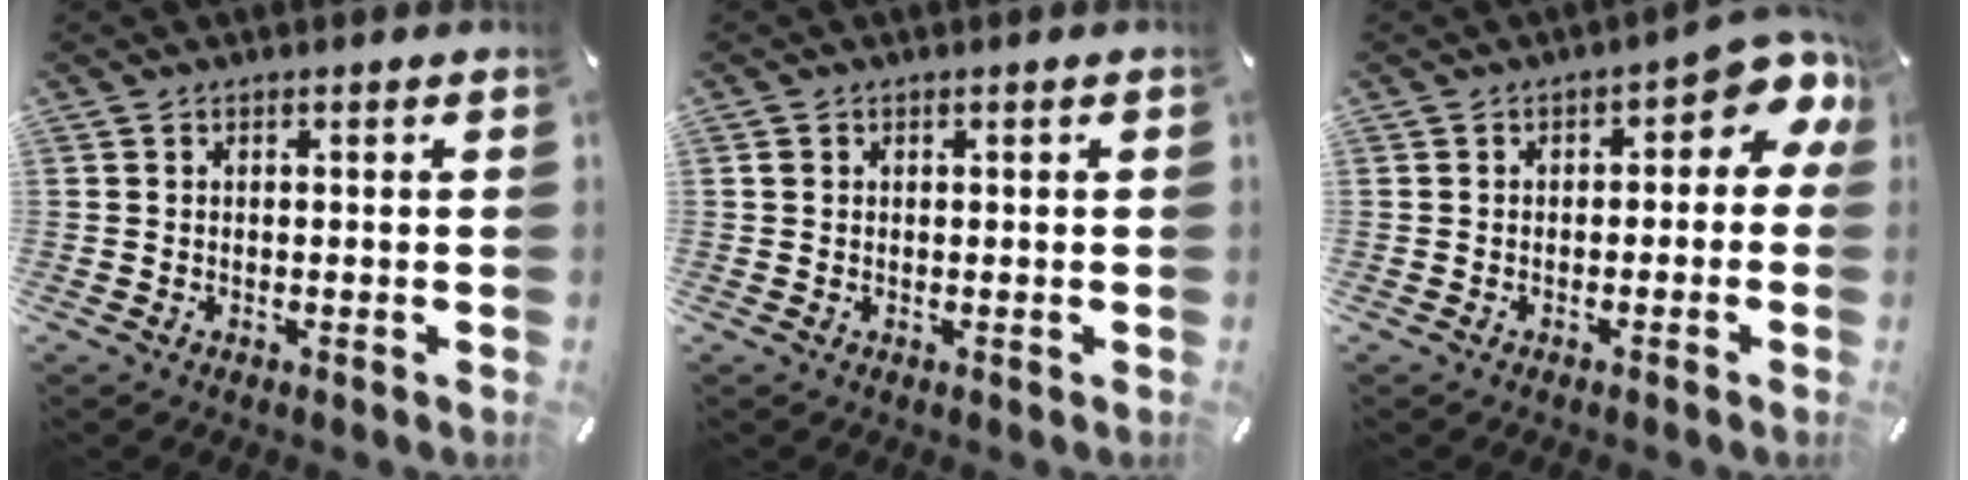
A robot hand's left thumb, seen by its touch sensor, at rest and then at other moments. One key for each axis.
{"total": 0.7, "fx": 0.1, "fy": 0.7, "fz": 0.0, "tx": -0.001, "ty": 0.005, "tz": 0.001}
{"total": 5.7, "fx": 1.2, "fy": 3.3, "fz": 4.4, "tx": -0.060, "ty": -0.010, "tz": 0.012}